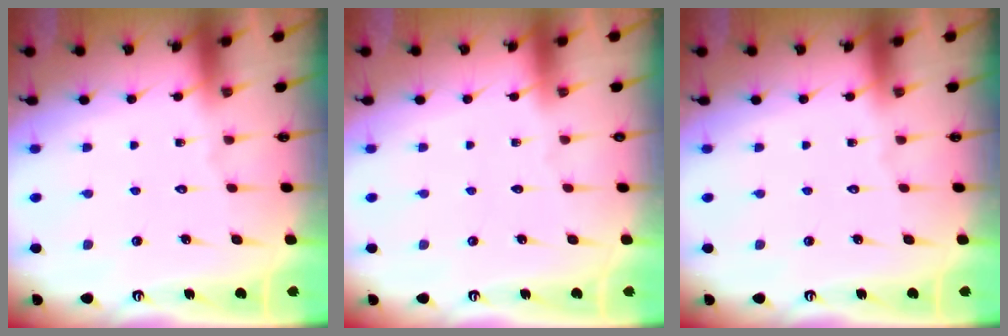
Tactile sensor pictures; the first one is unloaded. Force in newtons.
{"total": 0.0}
{"total": 0.0}